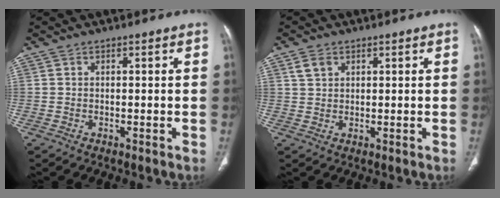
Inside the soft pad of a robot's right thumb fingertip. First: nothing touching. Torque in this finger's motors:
{"motor_torque": [-0.02, 0.02, 0.31, -0.31, 0.00]}